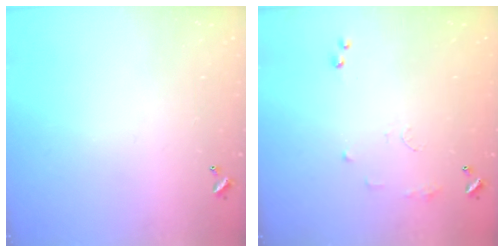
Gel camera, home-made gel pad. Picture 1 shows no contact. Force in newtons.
{"total": 8.3, "press": 8.3, "slide": 0.8}